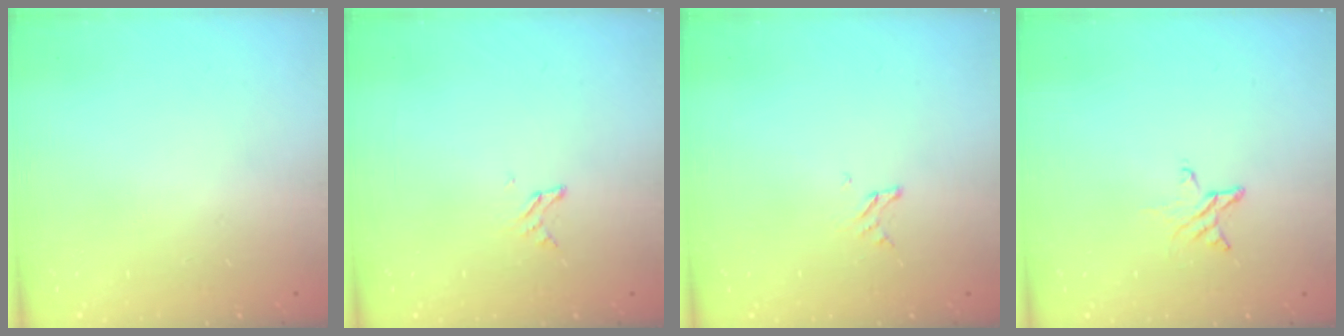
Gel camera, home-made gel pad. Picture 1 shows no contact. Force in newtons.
{"total": 2.2, "press": 2.2, "slide": 0.3}
{"total": 1.2, "press": 1.2, "slide": 0.1}
{"total": 4.1, "press": 4.1, "slide": 0.4}